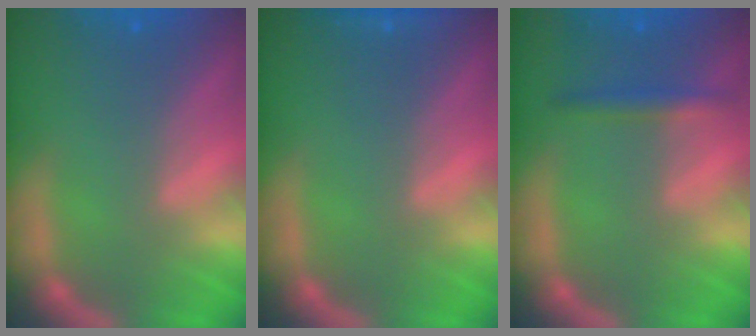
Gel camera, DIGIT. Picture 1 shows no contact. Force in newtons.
{"total": 0.9}
{"total": 1.9}